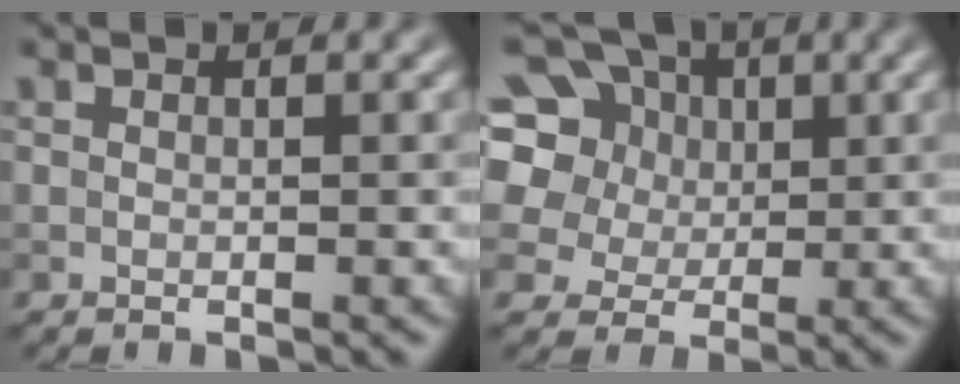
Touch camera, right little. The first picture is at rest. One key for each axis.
{"total": 12.5, "fx": 5.1, "fy": 9.6, "fz": 6.2, "tx": -0.135, "ty": 0.035, "tz": 0.076}